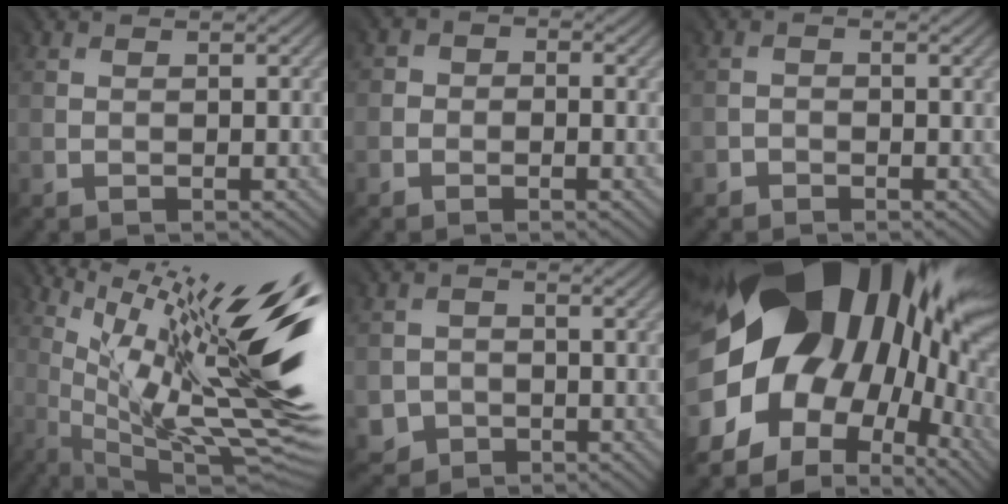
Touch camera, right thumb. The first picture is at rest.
{"total": 1.6, "force": [-1.1, 1.2, -0.1], "torque": [0.006, -0.001, -0.030]}
{"total": 1.2, "force": [-0.9, 0.4, -0.6], "torque": [0.012, 0.001, -0.022]}
{"total": 21.2, "force": [4.4, 5.5, 20.0], "torque": [-0.308, 0.008, 0.071]}
{"total": 2.4, "force": [-0.9, 2.2, 0.1], "torque": [-0.009, -0.007, -0.021]}
{"total": 22.1, "force": [1.6, 15.5, 15.6], "torque": [-0.300, -0.046, 0.060]}